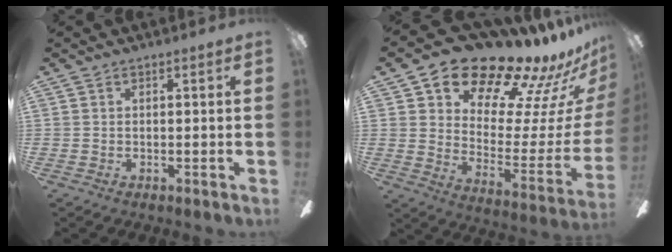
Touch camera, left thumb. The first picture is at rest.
{"total": 21.2, "force": [17.5, 7.9, 9.1], "torque": [-0.125, -0.139, 0.294]}